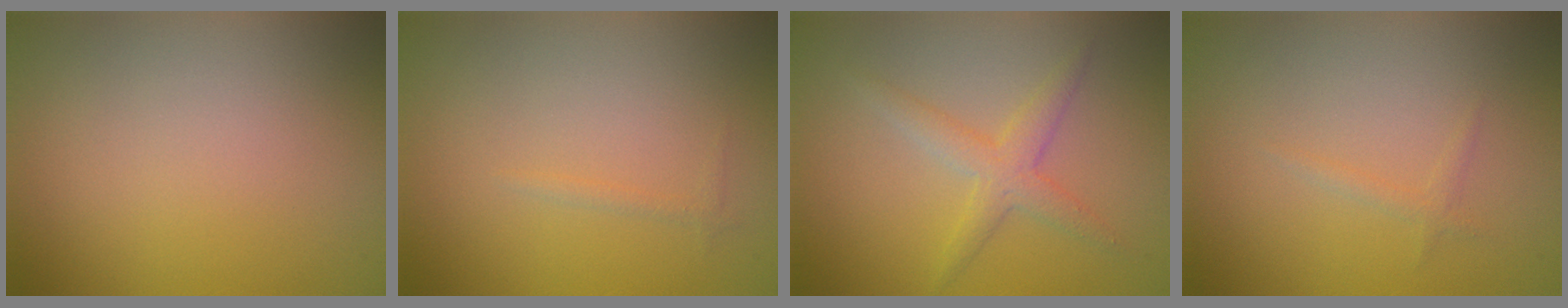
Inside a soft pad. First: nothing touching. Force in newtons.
{"total": 0.5, "press": 0.5, "slide": 0.1}
{"total": 2.5, "press": 2.5, "slide": 0.1}
{"total": 0.7, "press": 0.7, "slide": 0.1}